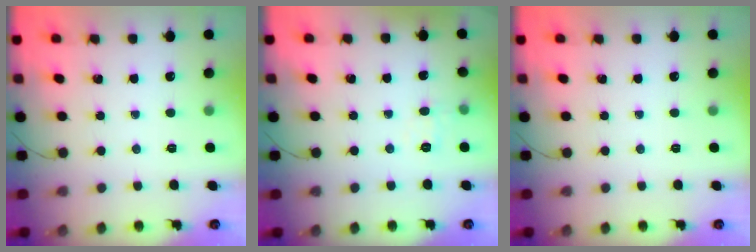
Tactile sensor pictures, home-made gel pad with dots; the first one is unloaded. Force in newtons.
{"total": 4.9, "press": 4.7, "slide": 1.4}
{"total": 0.0}